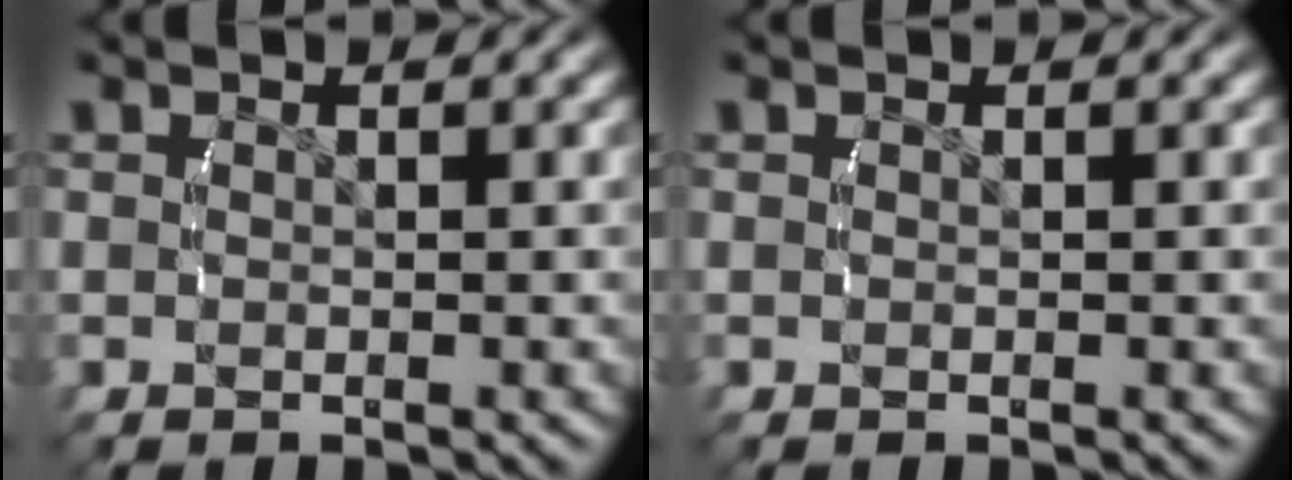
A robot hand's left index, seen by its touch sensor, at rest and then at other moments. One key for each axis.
{"total": 0.0}